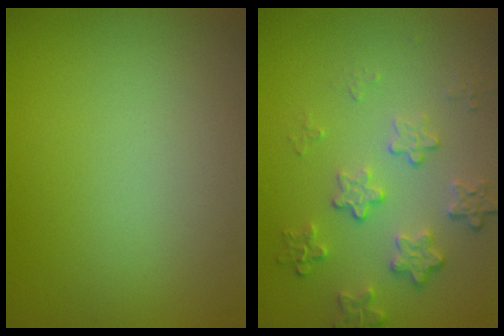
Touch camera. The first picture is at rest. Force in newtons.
{"total": 4.0, "press": 3.1, "slide": 2.5}